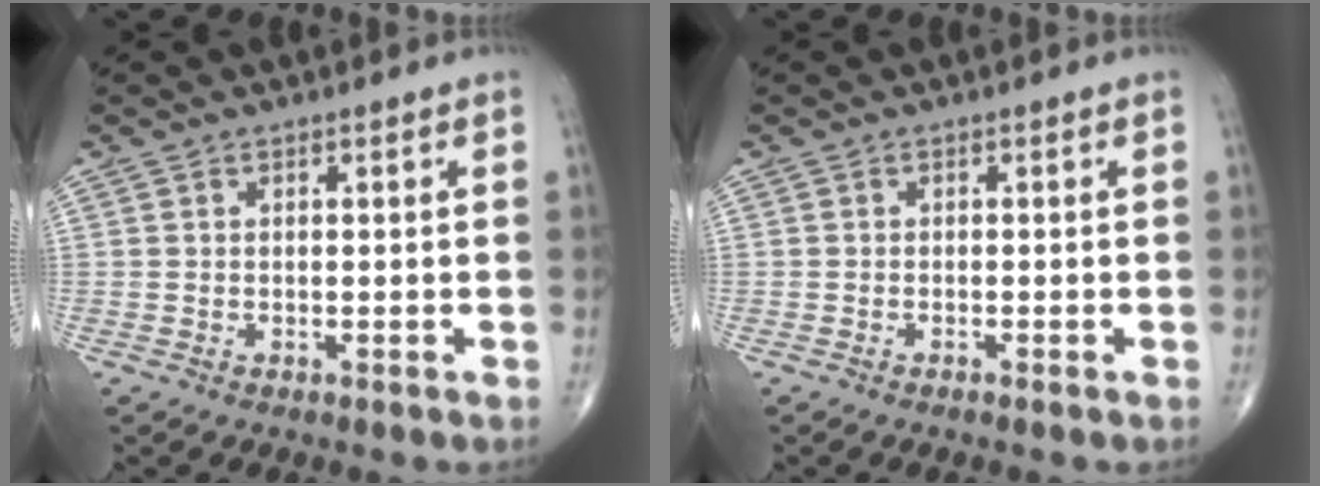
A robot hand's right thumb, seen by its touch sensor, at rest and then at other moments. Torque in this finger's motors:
{"motor_torque": [0.18, -0.03, 0.05, 0.13, -0.04]}